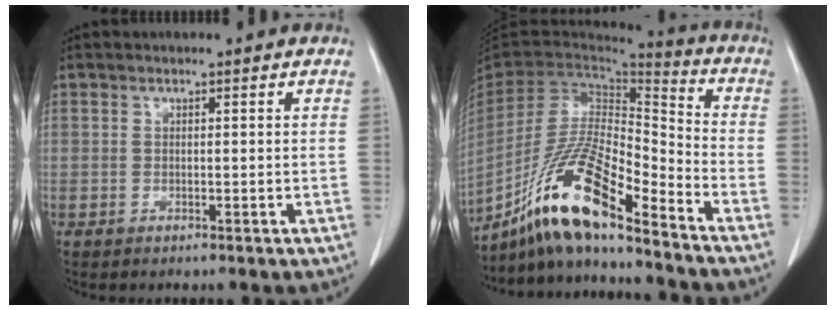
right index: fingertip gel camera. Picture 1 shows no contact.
{"total": 17.6, "force": [-12.8, 2.1, 11.9], "torque": [-0.234, -0.010, -0.237]}